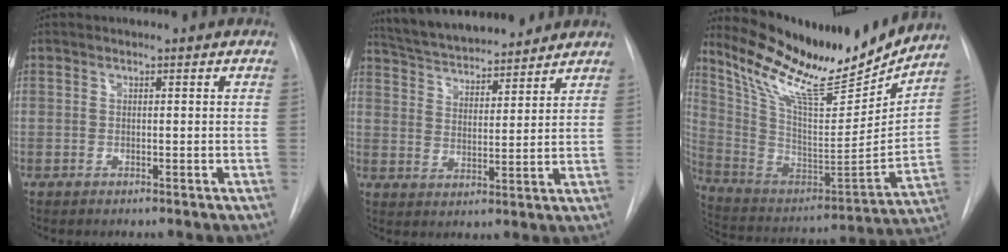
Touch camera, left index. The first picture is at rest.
{"total": 15.6, "force": [14.2, 3.3, 5.7], "torque": [-0.095, 0.021, 0.225]}
{"total": 23.7, "force": [20.7, 3.5, 11.1], "torque": [-0.201, -0.052, 0.336]}